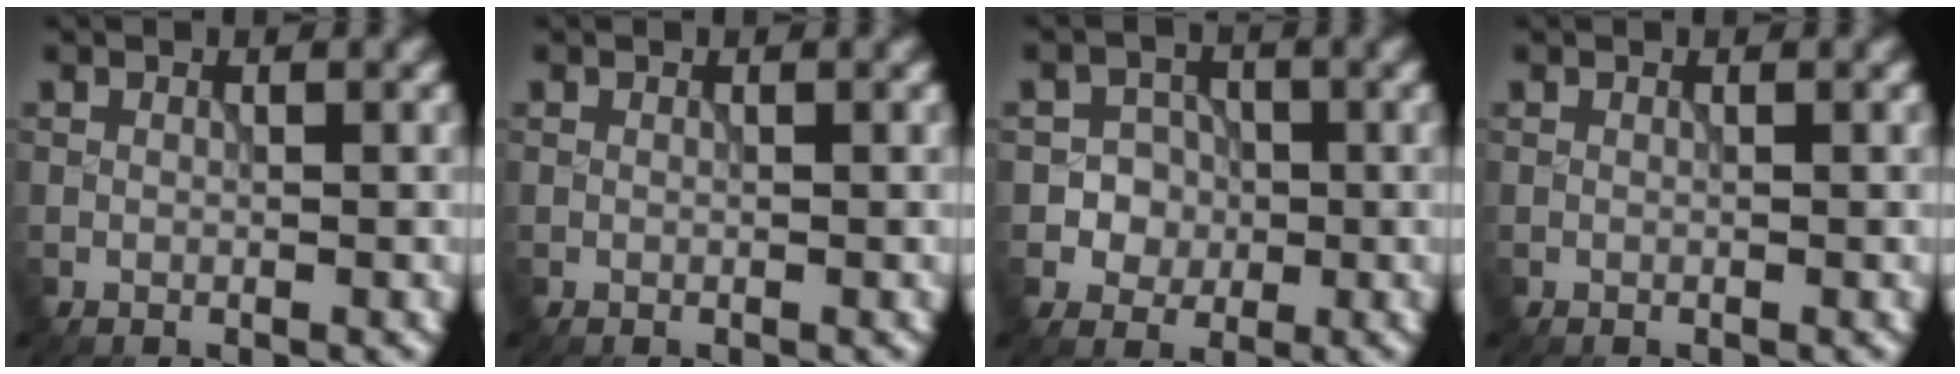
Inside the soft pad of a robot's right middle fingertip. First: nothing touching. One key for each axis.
{"total": 0.0}
{"total": 3.6, "fx": -0.7, "fy": 3.5, "fz": 0.9, "tx": 0.004, "ty": 0.012, "tz": -0.027}
{"total": 0.0}